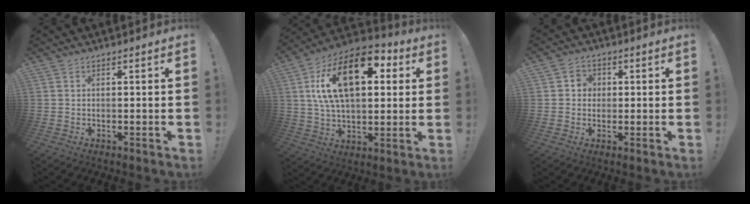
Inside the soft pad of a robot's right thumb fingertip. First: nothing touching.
{"total": 21.6, "force": [7.0, 11.6, 16.8], "torque": [-0.289, -0.018, 0.115]}
{"total": 3.9, "force": [0.1, 3.7, 1.2], "torque": [-0.014, 0.005, 0.000]}